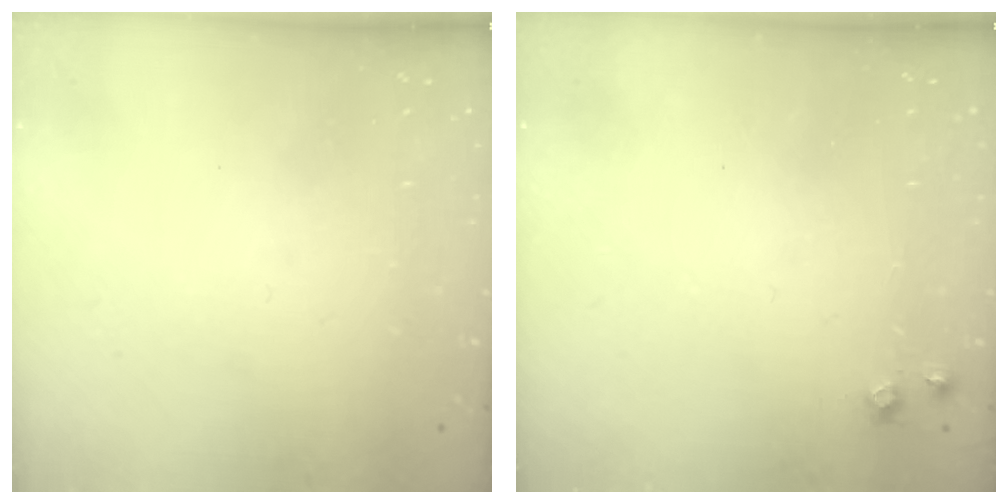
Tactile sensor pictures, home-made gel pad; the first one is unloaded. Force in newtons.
{"total": 6.3, "press": 6.3, "slide": 0.5}